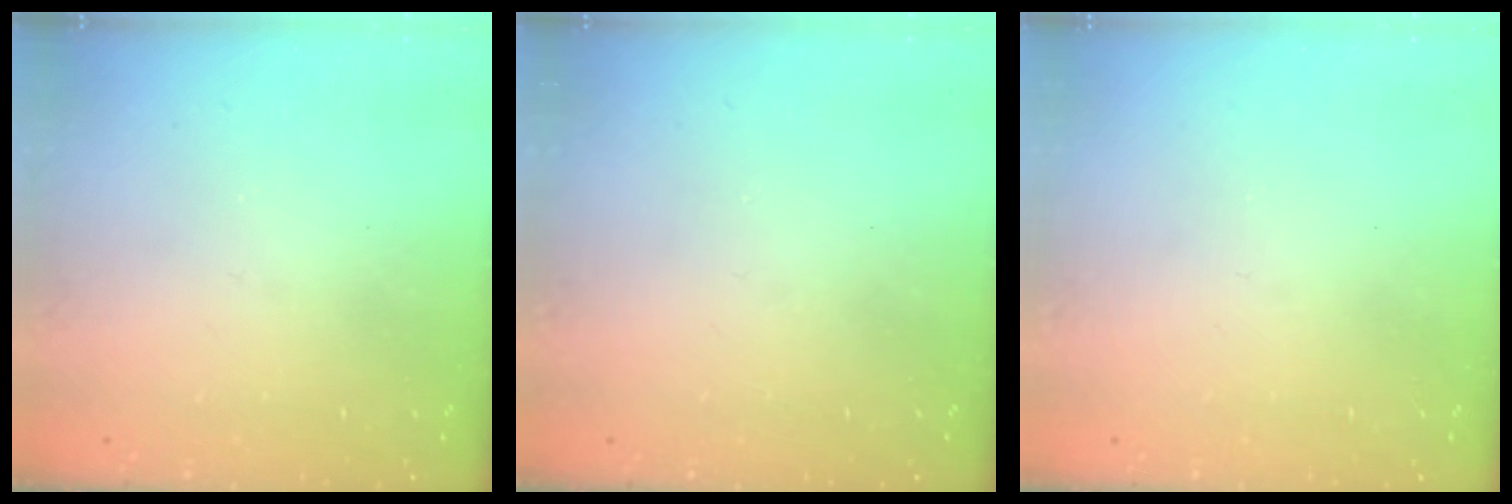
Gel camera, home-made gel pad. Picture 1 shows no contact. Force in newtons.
{"total": 0.0}
{"total": 0.0}